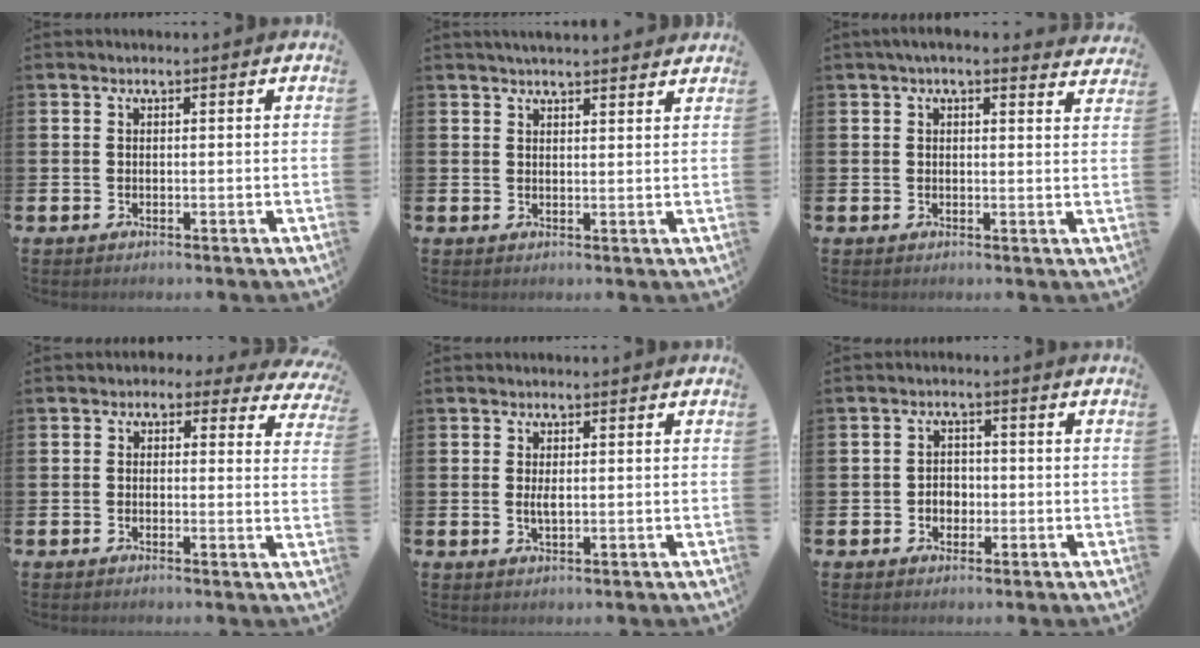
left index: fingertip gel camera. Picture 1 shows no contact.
{"total": 3.1, "force": [3.1, 0.1, 0.6], "torque": [-0.016, -0.011, 0.056]}
{"total": 2.8, "force": [2.7, 0.4, 0.9], "torque": [-0.023, -0.006, 0.048]}
{"total": 1.3, "force": [0.5, 1.2, 0.4], "torque": [-0.016, 0.000, 0.002]}
{"total": 1.6, "force": [0.2, 0.5, 1.5], "torque": [-0.025, 0.000, 0.001]}
{"total": 2.5, "force": [-0.6, 2.1, 1.2], "torque": [-0.016, 0.002, -0.017]}